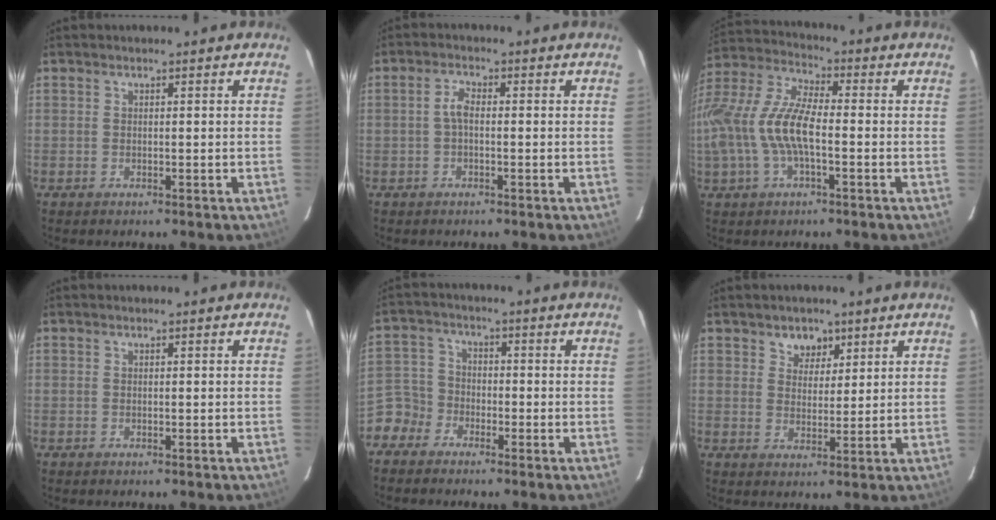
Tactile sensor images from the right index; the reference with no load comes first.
{"total": 2.4, "force": [-0.4, 1.0, 2.1], "torque": [-0.044, 0.009, -0.007]}
{"total": 15.6, "force": [-2.5, 6.2, 14.1], "torque": [-0.296, 0.005, -0.053]}
{"total": 0.0}
{"total": 5.5, "force": [-3.9, 3.9, 0.3], "torque": [-0.013, 0.019, -0.088]}
{"total": 4.3, "force": [2.7, 3.2, 1.1], "torque": [-0.009, 0.002, 0.046]}